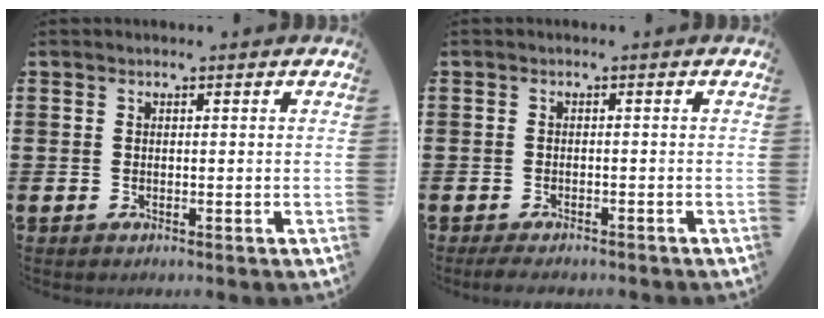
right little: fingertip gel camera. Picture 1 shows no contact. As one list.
[{"total": 1.3, "force": [-1.1, 0.2, 0.6], "torque": [-0.013, 0.001, -0.022]}]